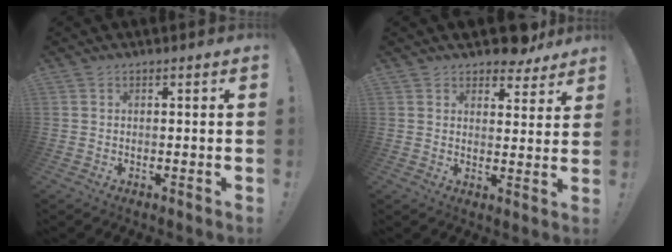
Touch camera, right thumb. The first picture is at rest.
{"total": 7.7, "force": [7.1, 2.3, 1.9], "torque": [-0.017, -0.057, 0.128]}